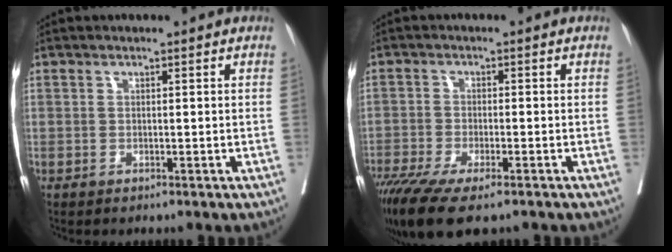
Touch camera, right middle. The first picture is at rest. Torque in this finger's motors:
{"motor_torque": [1.21, -0.92, 0.59, 0.21]}